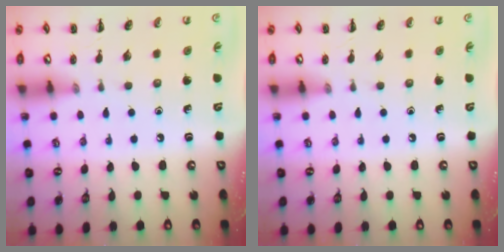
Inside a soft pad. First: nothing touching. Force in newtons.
{"total": 0.0}